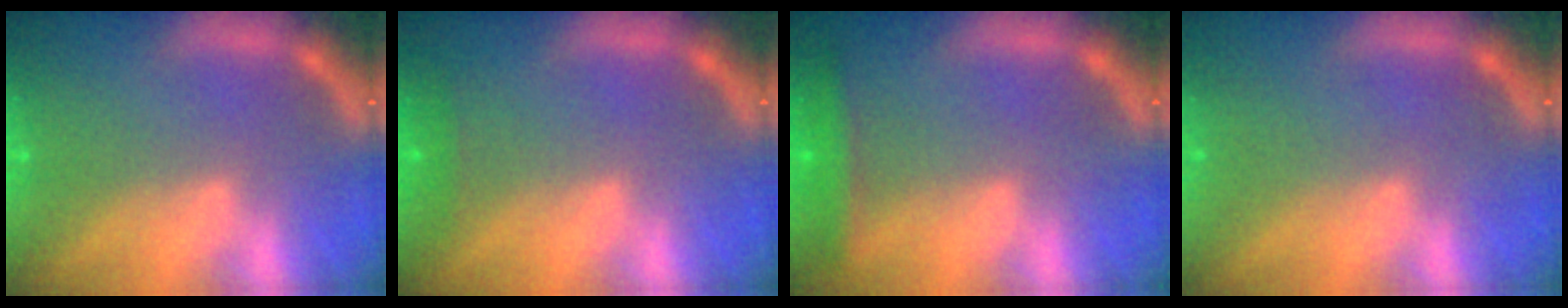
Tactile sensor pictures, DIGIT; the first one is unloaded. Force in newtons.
{"total": 0.9}
{"total": 2.4}
{"total": 0.0}